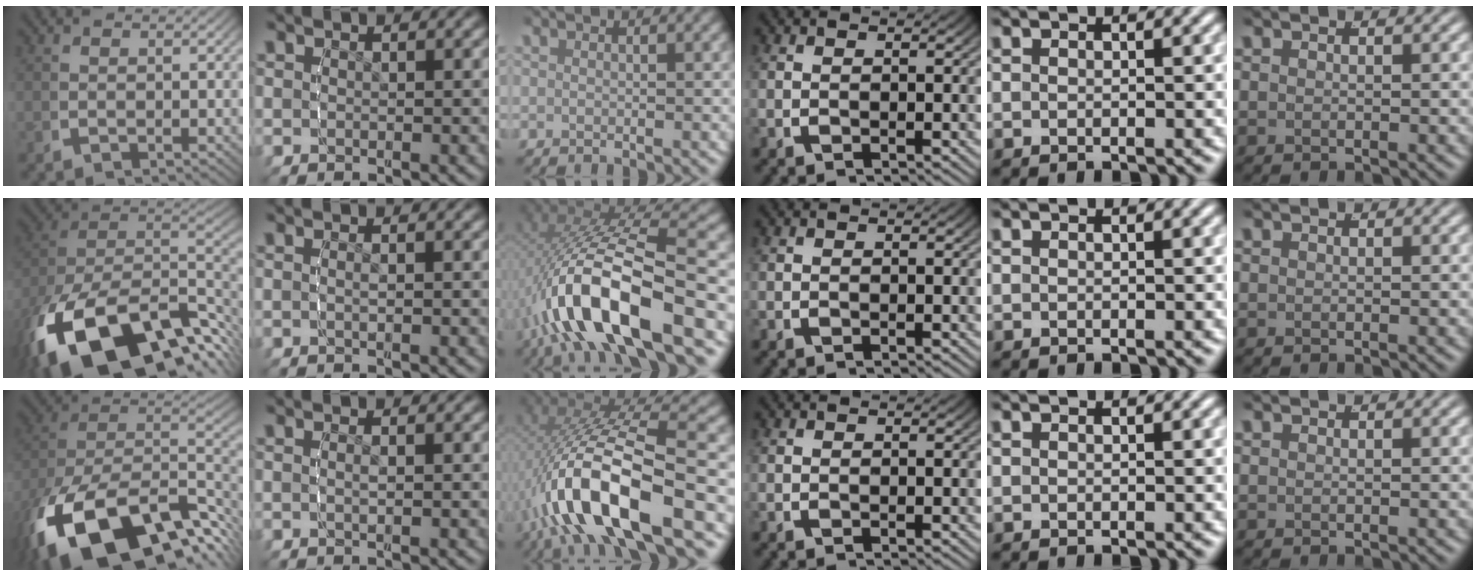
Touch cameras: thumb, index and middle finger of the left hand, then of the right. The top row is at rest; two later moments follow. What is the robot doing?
{"motion": "lift_and_place", "object": "tape"}